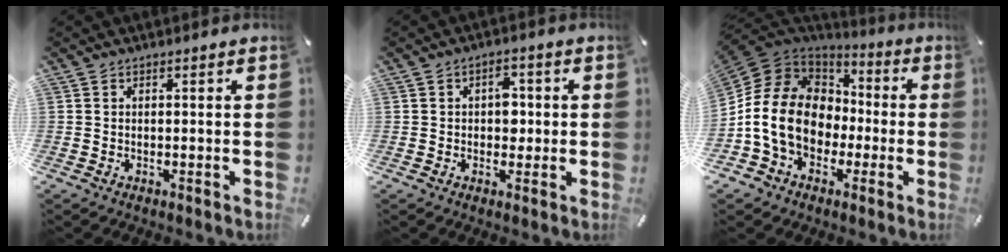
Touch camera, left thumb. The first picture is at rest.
{"total": 4.5, "force": [0.2, 3.2, 3.1], "torque": [-0.030, -0.001, -0.007]}
{"total": 16.6, "force": [-3.1, 13.8, 8.7], "torque": [-0.193, 0.015, -0.057]}